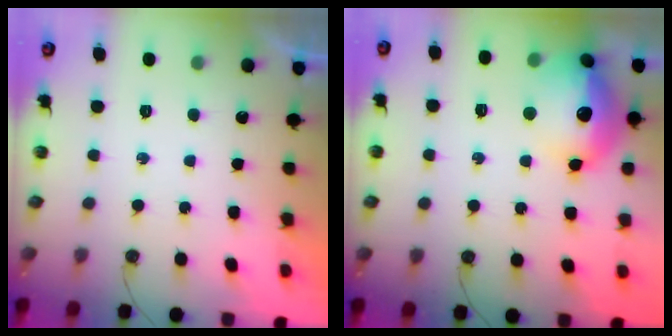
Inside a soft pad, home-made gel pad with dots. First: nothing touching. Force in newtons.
{"total": 19.2, "press": 19.1, "slide": 1.5}